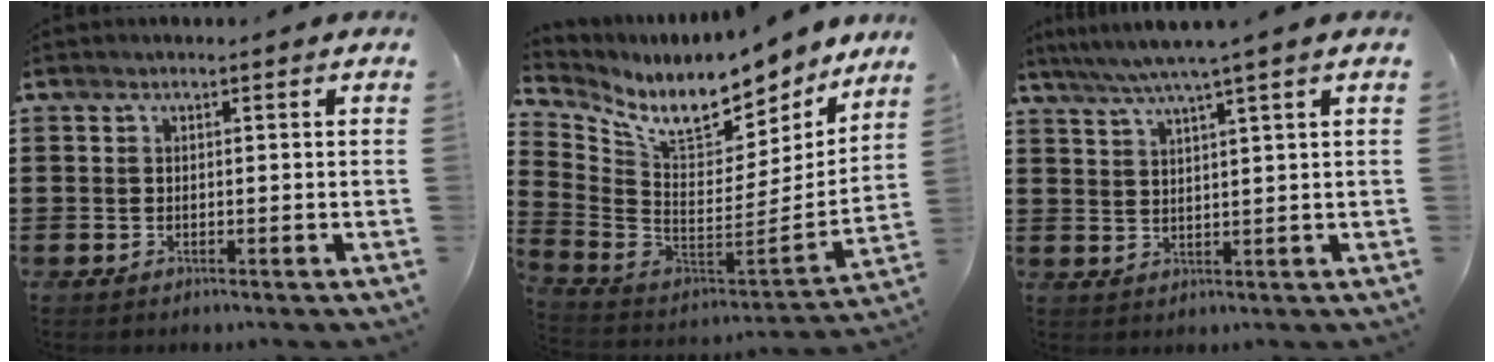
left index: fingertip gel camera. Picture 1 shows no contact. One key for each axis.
{"total": 9.8, "fx": 7.9, "fy": 3.0, "fz": 4.9, "tx": -0.119, "ty": -0.069, "tz": 0.136}
{"total": 4.2, "fx": 3.1, "fy": -0.7, "fz": 2.8, "tx": -0.062, "ty": -0.011, "tz": 0.050}